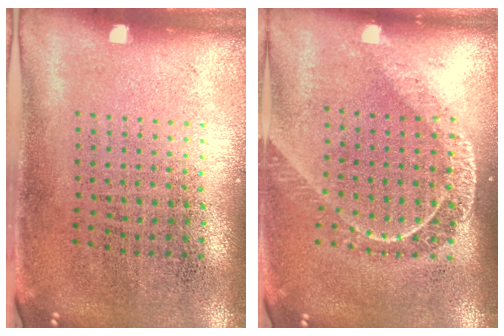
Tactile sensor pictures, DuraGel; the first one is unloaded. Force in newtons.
{"total": 1.7, "press": 1.5, "slide": 0.9}